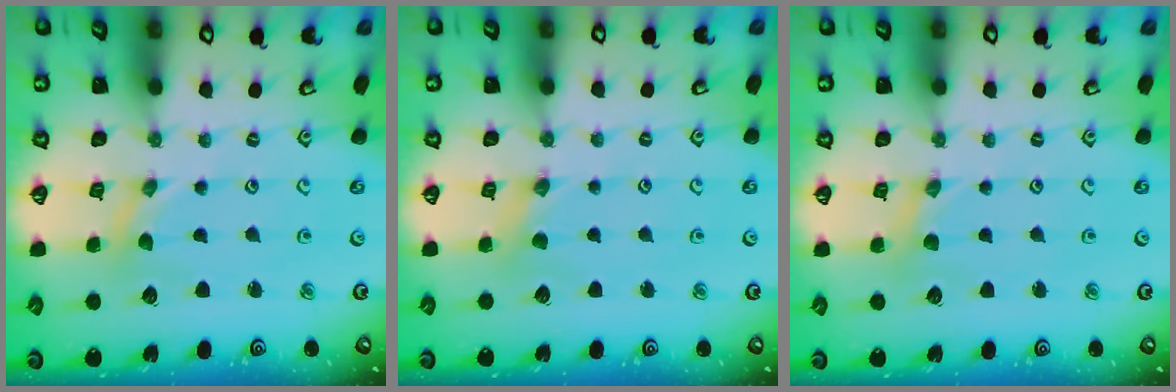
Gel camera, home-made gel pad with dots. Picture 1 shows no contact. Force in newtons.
{"total": 1.8, "press": 1.8, "slide": 0.3}
{"total": 1.5, "press": 1.5, "slide": 0.3}